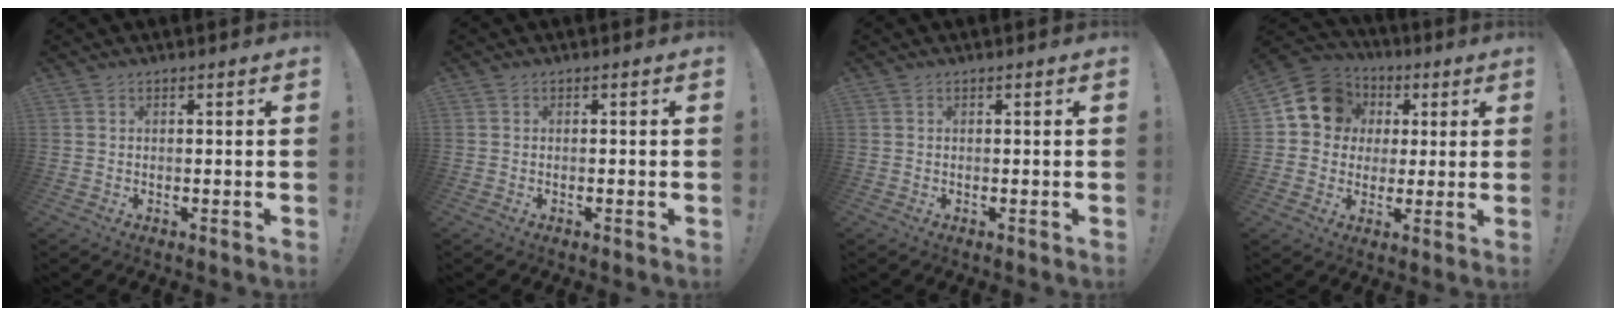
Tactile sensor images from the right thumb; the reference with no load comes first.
{"total": 0.6, "force": [-0.5, -0.2, 0.3], "torque": [-0.011, 0.001, -0.008]}
{"total": 0.0}
{"total": 12.7, "force": [3.3, 11.2, 5.0], "torque": [-0.066, -0.001, 0.070]}